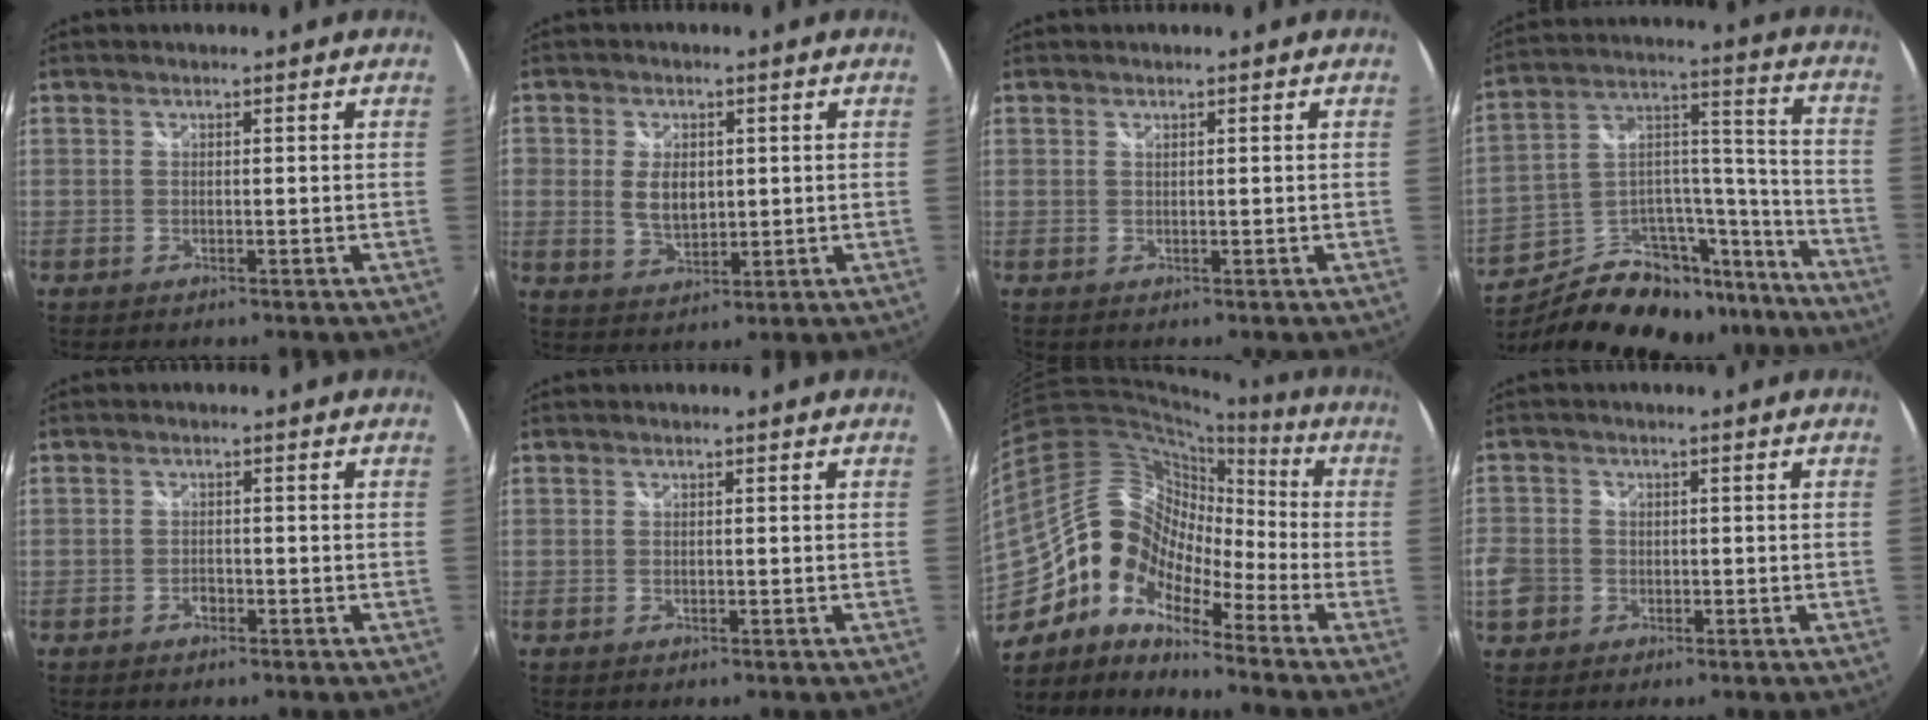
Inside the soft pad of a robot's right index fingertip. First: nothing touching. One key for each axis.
{"total": 5.8, "fx": 0.5, "fy": 4.0, "fz": 4.2, "tx": -0.083, "ty": 0.000, "tz": 0.013}
{"total": 0.0}
{"total": 23.0, "fx": -16.4, "fy": 12.8, "fz": 9.9, "tx": -0.188, "ty": 0.074, "tz": -0.236}
{"total": 1.4, "fx": -0.9, "fy": 0.9, "fz": 0.6, "tx": -0.012, "ty": 0.001, "tz": -0.014}
{"total": 0.0}
{"total": 17.5, "fx": -9.2, "fy": 11.2, "fz": 9.8, "tx": -0.193, "ty": 0.004, "tz": -0.197}
{"total": 7.2, "fx": -1.8, "fy": 6.6, "fz": 2.4, "tx": -0.077, "ty": 0.011, "tz": -0.033}